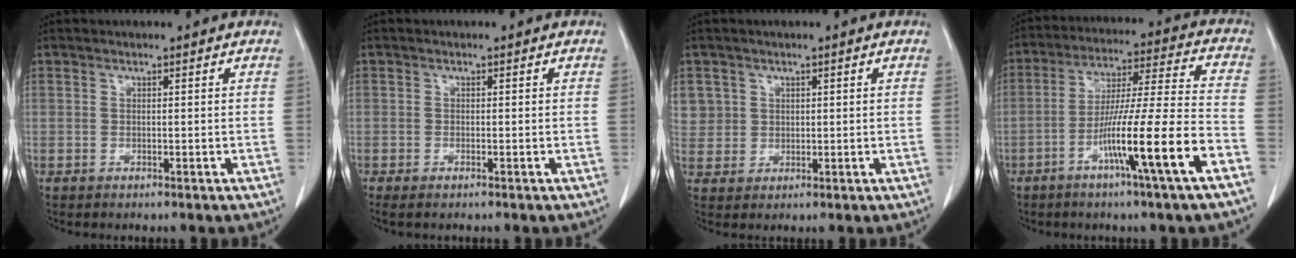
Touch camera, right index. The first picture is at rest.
{"total": 1.0, "force": [-0.8, 0.2, 0.6], "torque": [-0.011, -0.002, -0.011]}
{"total": 4.8, "force": [1.8, 4.4, 0.3], "torque": [0.004, 0.006, 0.041]}
{"total": 15.1, "force": [-7.0, -1.2, 13.4], "torque": [-0.234, -0.007, -0.121]}